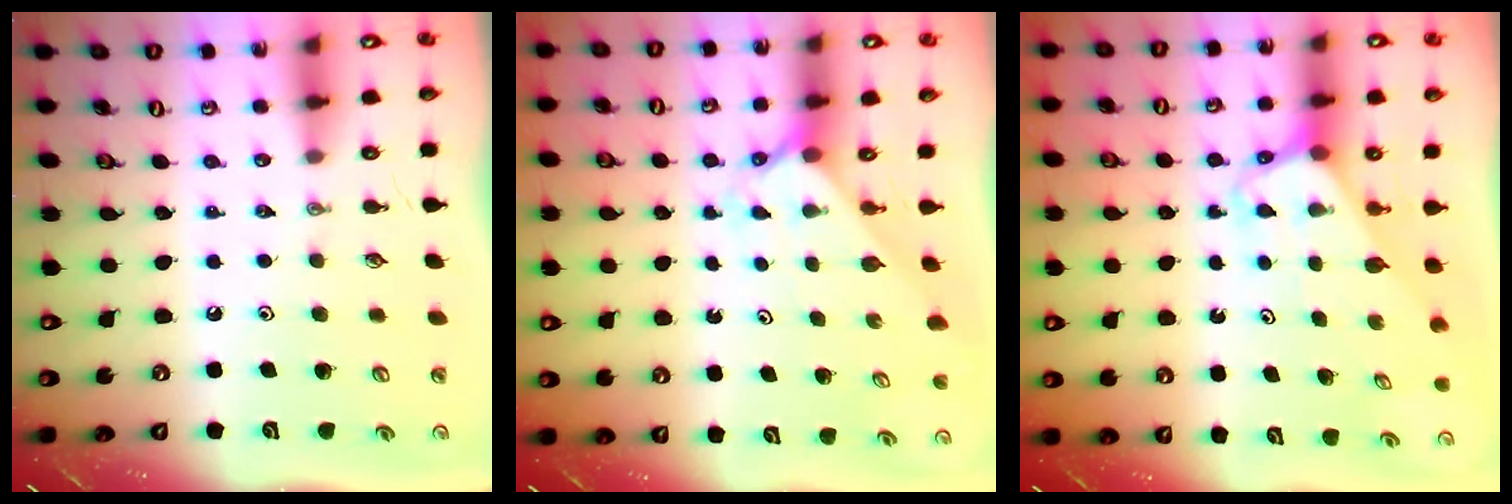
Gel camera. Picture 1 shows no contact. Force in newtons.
{"total": 2.1, "press": 2.1, "slide": 0.3}
{"total": 3.2, "press": 3.2, "slide": 0.2}